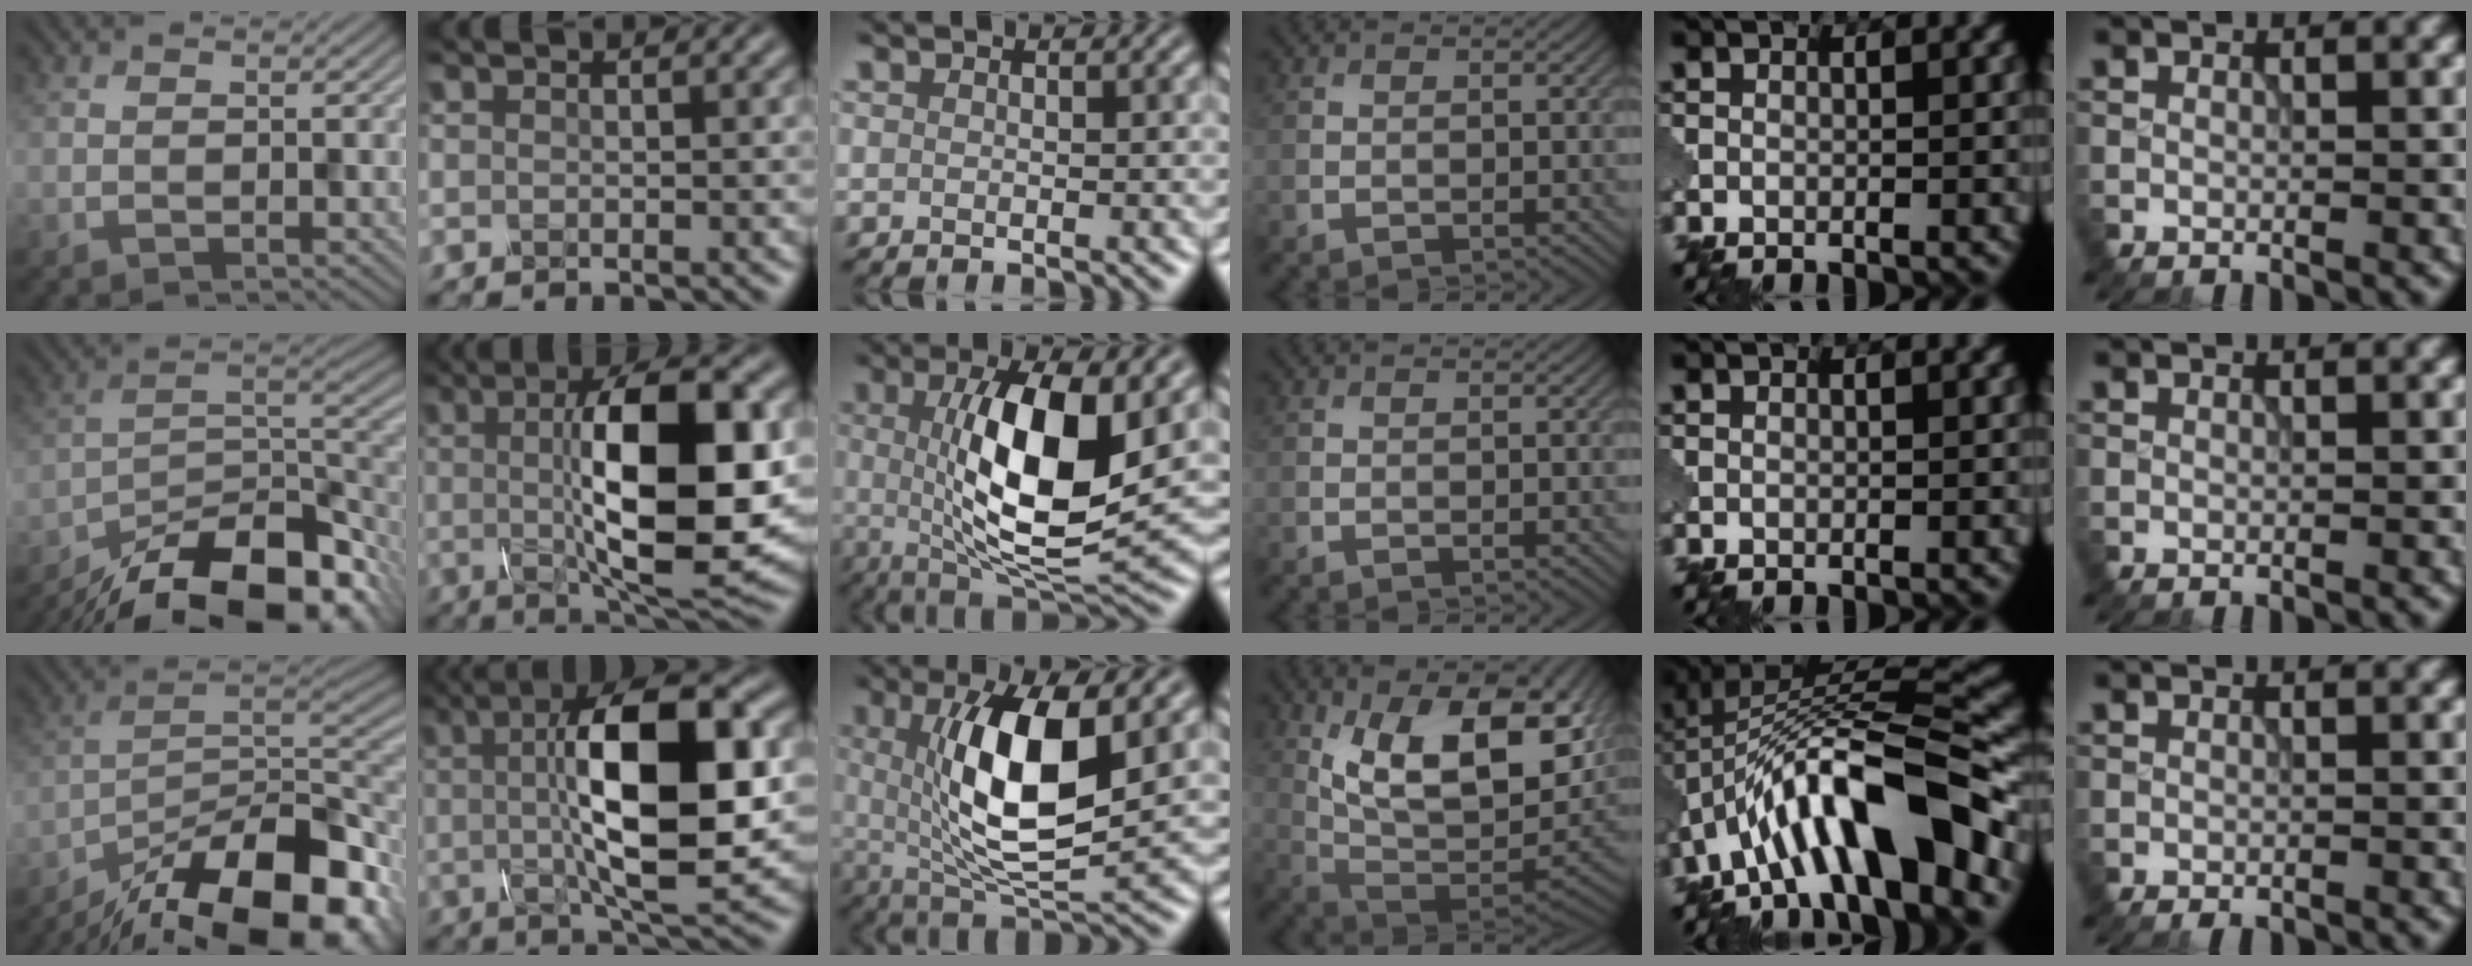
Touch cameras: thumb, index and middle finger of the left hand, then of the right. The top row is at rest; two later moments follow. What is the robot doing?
{"motion": "disassemble", "object": "glue stick"}